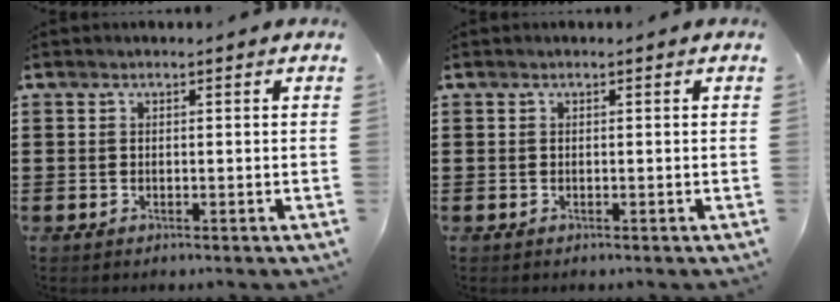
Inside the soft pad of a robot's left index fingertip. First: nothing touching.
{"total": 0.0}